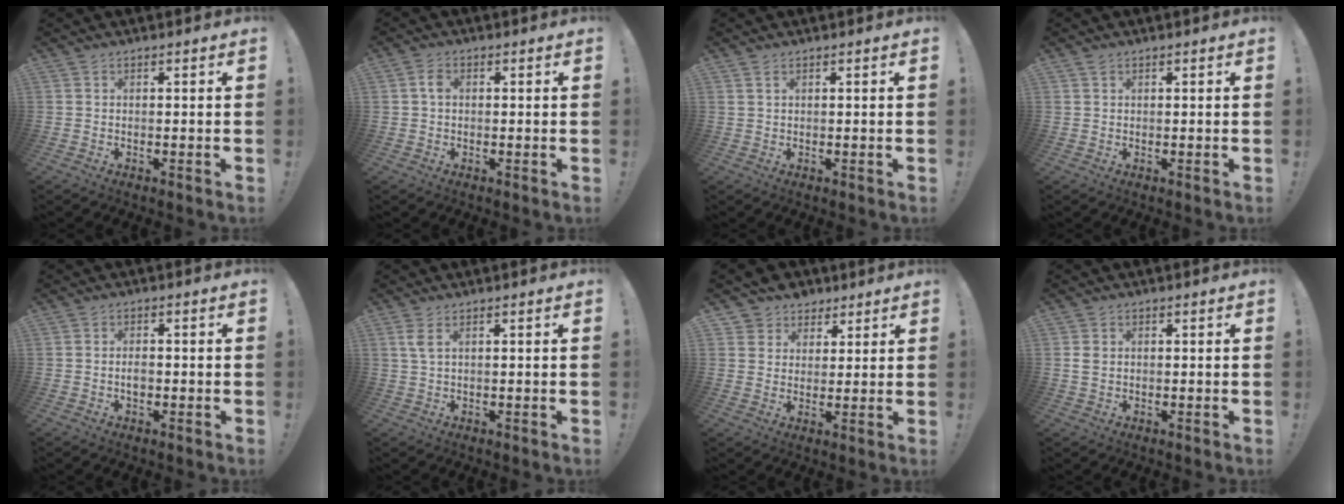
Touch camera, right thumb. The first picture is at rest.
{"total": 2.7, "force": [0.3, 1.9, 1.9], "torque": [-0.034, 0.007, 0.004]}
{"total": 1.3, "force": [0.7, 0.5, 1.0], "torque": [-0.018, 0.001, 0.012]}
{"total": 1.0, "force": [0.7, 0.7, 0.2], "torque": [-0.001, -0.001, 0.012]}
{"total": 2.4, "force": [-0.7, 1.5, 1.7], "torque": [-0.014, -0.001, -0.017]}
{"total": 3.3, "force": [1.4, 1.0, 2.8], "torque": [-0.055, -0.001, 0.025]}
{"total": 6.1, "force": [3.2, 5.2, 0.4], "torque": [-0.005, -0.023, 0.064]}
{"total": 2.5, "force": [0.4, 1.8, 1.6], "torque": [-0.022, 0.003, 0.007]}